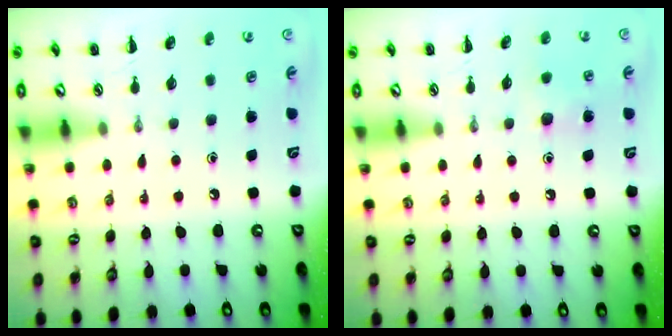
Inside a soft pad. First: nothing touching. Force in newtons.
{"total": 7.1, "press": 6.7, "slide": 2.4}